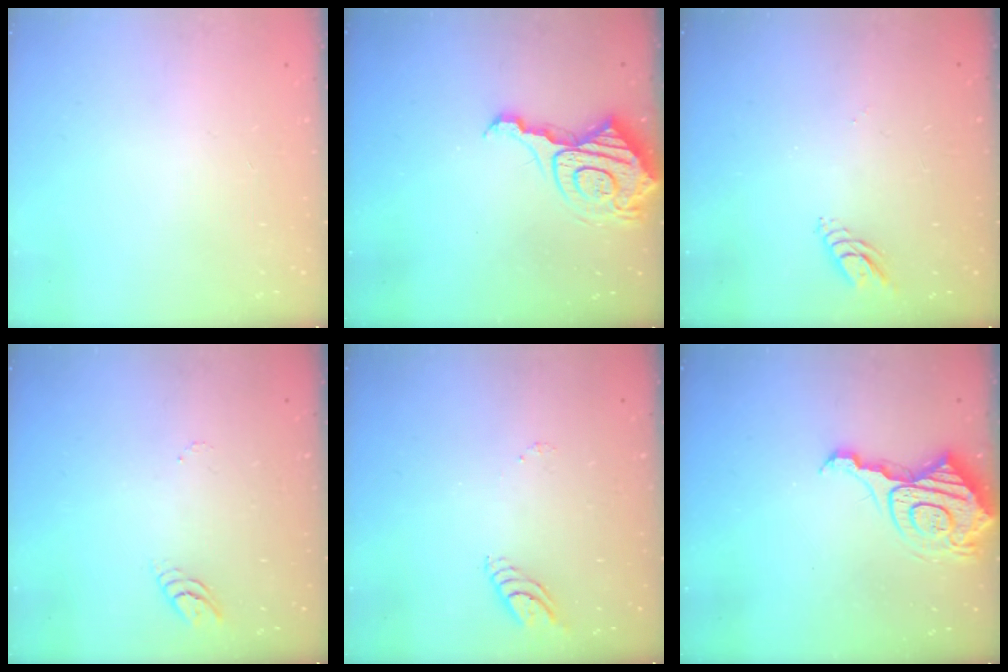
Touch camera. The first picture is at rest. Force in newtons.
{"total": 12.7, "press": 12.6, "slide": 1.3}
{"total": 4.5, "press": 4.5, "slide": 0.0}
{"total": 3.1, "press": 3.1, "slide": 0.3}
{"total": 5.2, "press": 5.2, "slide": 0.1}
{"total": 12.7, "press": 12.6, "slide": 1.3}